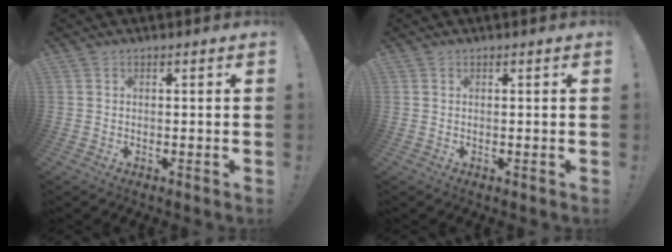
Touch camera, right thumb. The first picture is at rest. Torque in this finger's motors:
{"motor_torque": [0.28, -0.20, 0.08, -0.07, -0.07]}